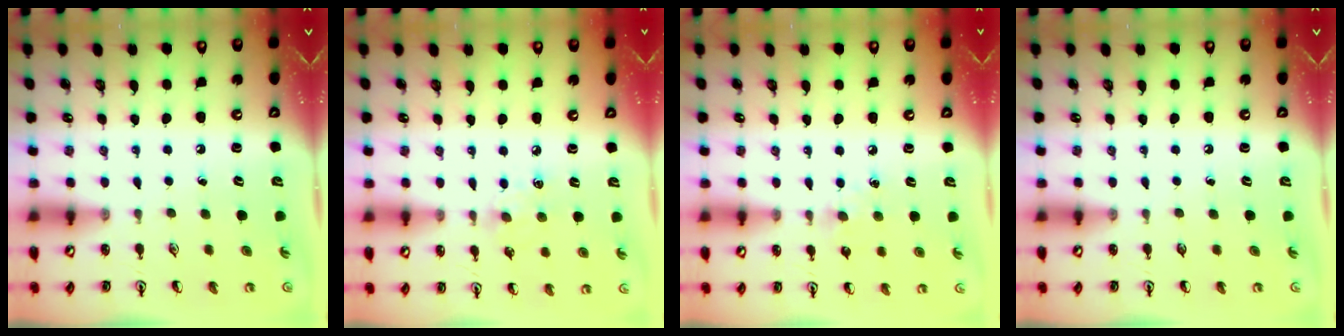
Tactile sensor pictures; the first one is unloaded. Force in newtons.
{"total": 6.6, "press": 6.5, "slide": 0.7}
{"total": 7.5, "press": 7.4, "slide": 0.9}
{"total": 0.0}